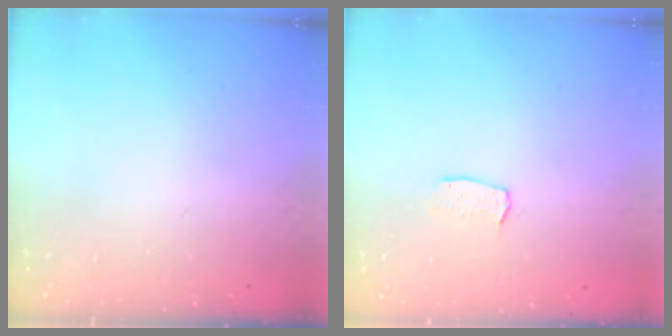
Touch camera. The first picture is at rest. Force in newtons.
{"total": 2.9, "press": 2.9, "slide": 0.2}